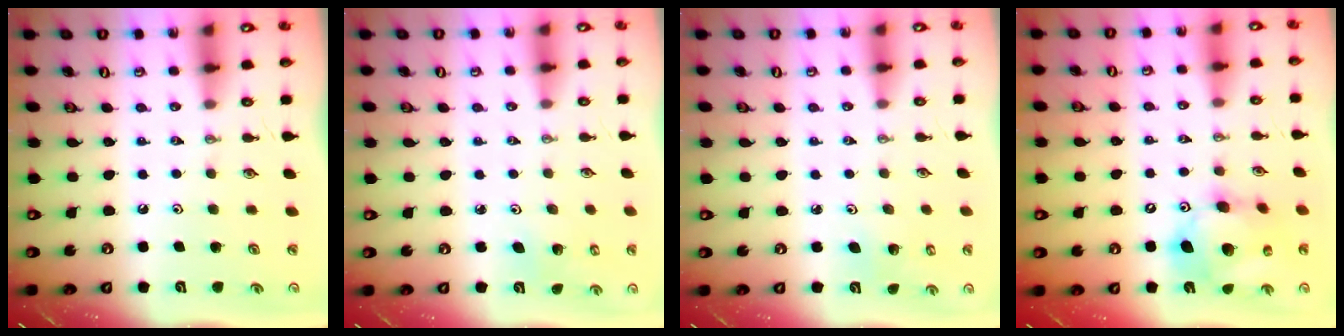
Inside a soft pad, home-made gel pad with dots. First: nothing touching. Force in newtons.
{"total": 3.0, "press": 2.9, "slide": 0.4}
{"total": 3.0, "press": 2.9, "slide": 0.4}
{"total": 14.4, "press": 14.2, "slide": 2.3}